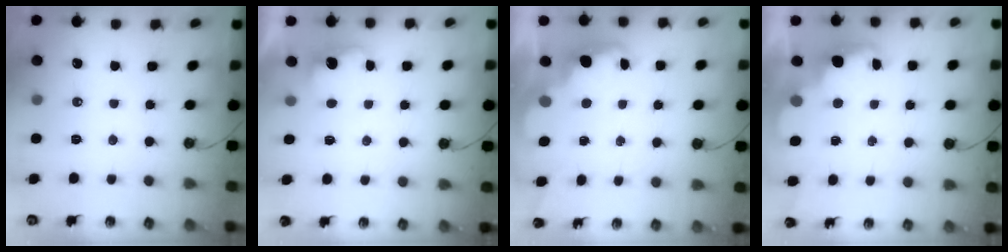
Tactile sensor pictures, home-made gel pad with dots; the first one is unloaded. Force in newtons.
{"total": 2.8, "press": 2.6, "slide": 1.0}
{"total": 2.4, "press": 2.4, "slide": 0.5}
{"total": 2.4, "press": 2.4, "slide": 0.6}